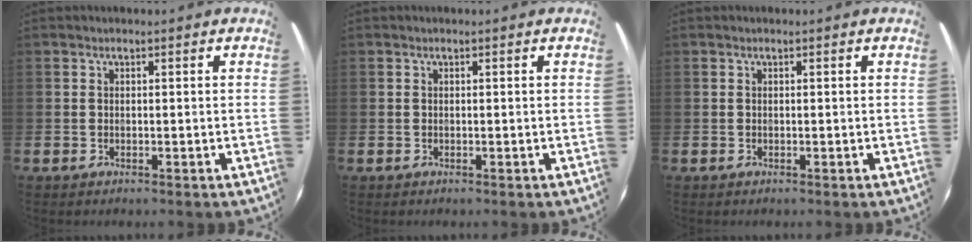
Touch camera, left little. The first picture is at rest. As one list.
[{"total": 0.0}, {"total": 0.0}]